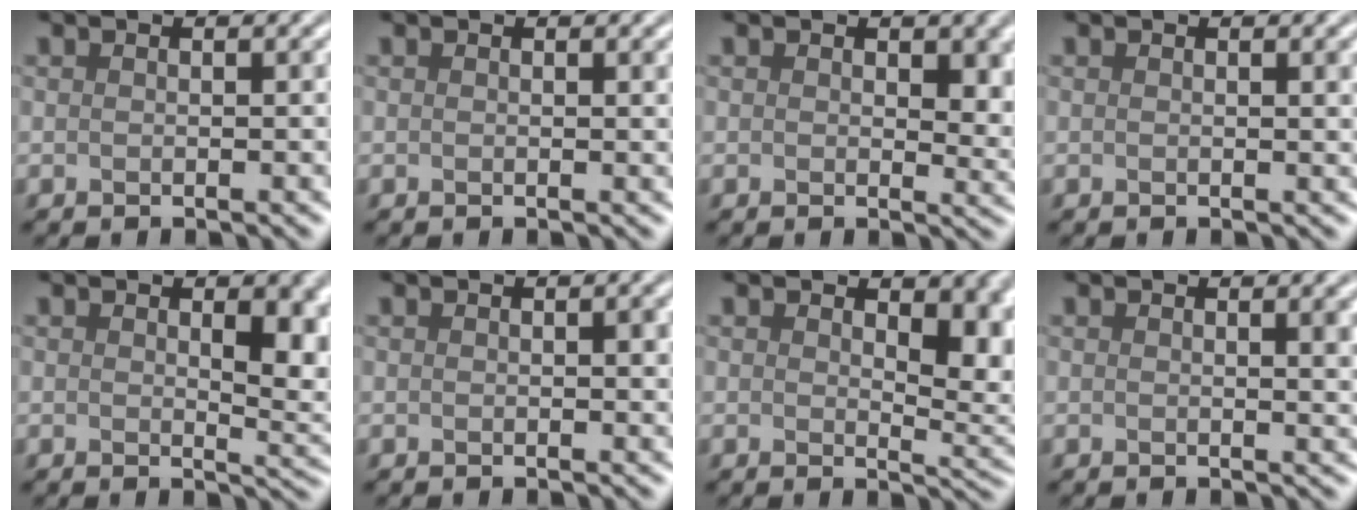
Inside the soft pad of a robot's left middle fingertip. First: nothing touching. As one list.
[{"total": 0.6, "force": [0.3, 0.1, 0.5], "torque": [-0.003, 0.002, 0.004]}, {"total": 3.6, "force": [0.9, 2.1, 2.8], "torque": [-0.031, -0.007, 0.013]}, {"total": 1.4, "force": [0.4, 0.4, 1.3], "torque": [-0.012, 0.002, 0.004]}, {"total": 4.6, "force": [1.0, 1.9, 4.1], "torque": [-0.043, -0.005, 0.019]}, {"total": 1.1, "force": [0.2, 0.3, 1.0], "torque": [-0.013, 0.001, 0.003]}, {"total": 4.8, "force": [1.5, 2.5, 3.9], "torque": [-0.043, -0.008, 0.027]}, {"total": 3.0, "force": [0.7, 1.0, 2.7], "torque": [-0.024, 0.004, 0.007]}]